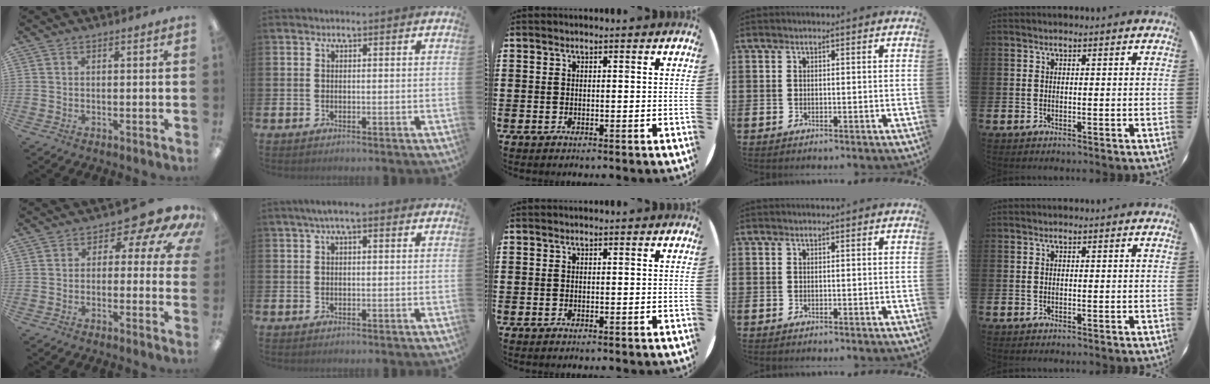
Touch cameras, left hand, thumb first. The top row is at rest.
{"thumb": {"total": 8.3, "force": [3.5, 4.2, 6.3], "torque": [-0.085, -0.023, 0.057]}, "index": {"total": 3.0, "force": [1.7, 1.0, 2.3], "torque": [-0.035, 0.004, 0.026]}}